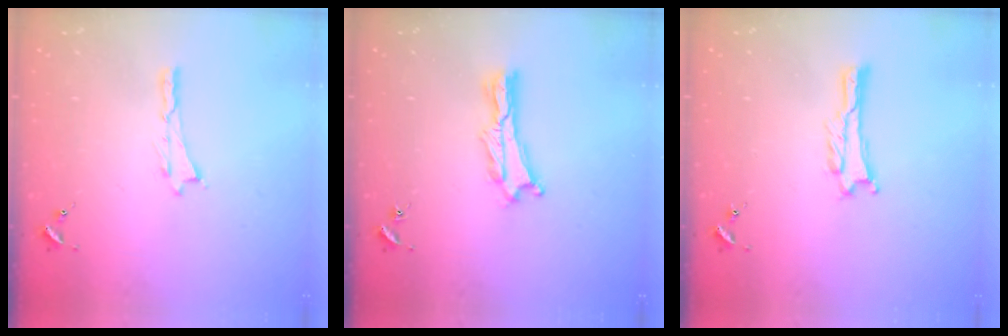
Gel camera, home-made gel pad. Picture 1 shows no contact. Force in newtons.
{"total": 1.4, "press": 1.4, "slide": 0.3}
{"total": 0.9, "press": 0.9, "slide": 0.1}